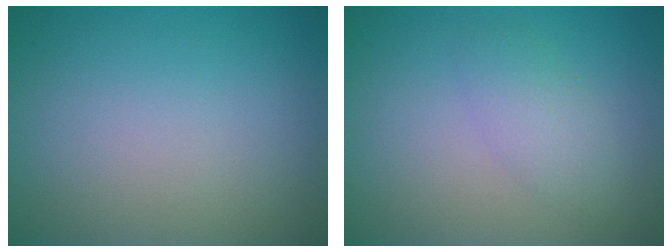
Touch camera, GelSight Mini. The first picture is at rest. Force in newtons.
{"total": 2.4, "press": 2.4, "slide": 0.1}